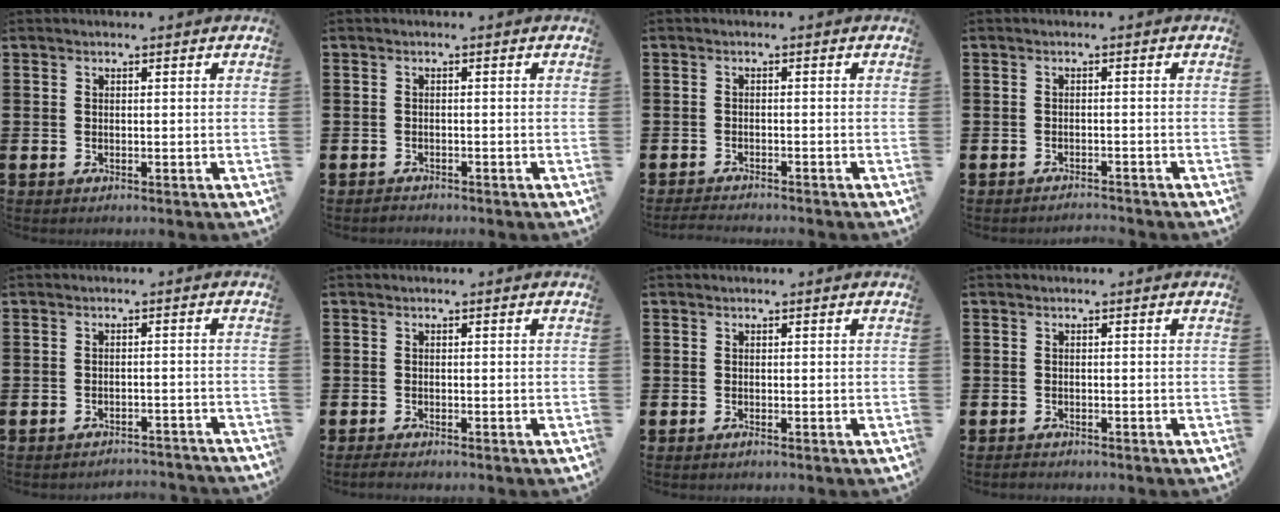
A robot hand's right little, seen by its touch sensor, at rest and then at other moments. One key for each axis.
{"total": 0.8, "fx": -0.8, "fy": 0.1, "fz": -0.1, "tx": 0.000, "ty": 0.000, "tz": -0.016}
{"total": 1.5, "fx": -1.5, "fy": 0.0, "fz": 0.4, "tx": -0.006, "ty": 0.003, "tz": -0.029}
{"total": 1.2, "fx": -1.2, "fy": -0.1, "fz": -0.1, "tx": -0.001, "ty": 0.003, "tz": -0.025}
{"total": 1.8, "fx": -1.8, "fy": -0.1, "fz": 0.0, "tx": -0.004, "ty": 0.005, "tz": -0.038}
{"total": 0.7, "fx": -0.6, "fy": 0.0, "fz": 0.4, "tx": -0.007, "ty": -0.002, "tz": -0.012}
{"total": 0.0}
{"total": 0.5, "fx": -0.5, "fy": 0.1, "fz": 0.0, "tx": -0.003, "ty": -0.001, "tz": -0.011}